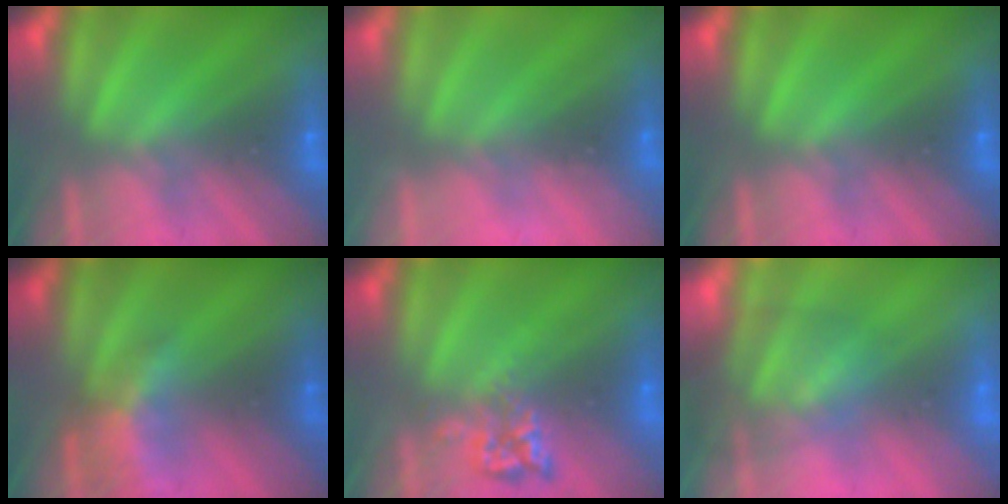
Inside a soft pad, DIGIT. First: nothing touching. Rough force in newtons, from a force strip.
{"total": 2.4}
{"total": 0.0}
{"total": 2.3}
{"total": 2.4}
{"total": 3.9}